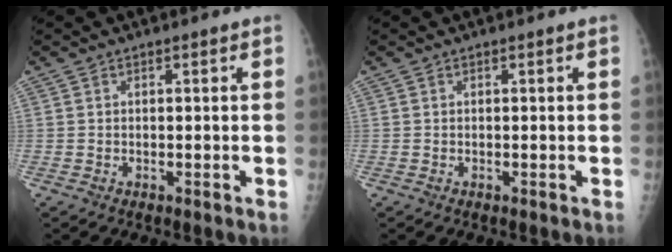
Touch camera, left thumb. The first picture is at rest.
{"total": 0.0}